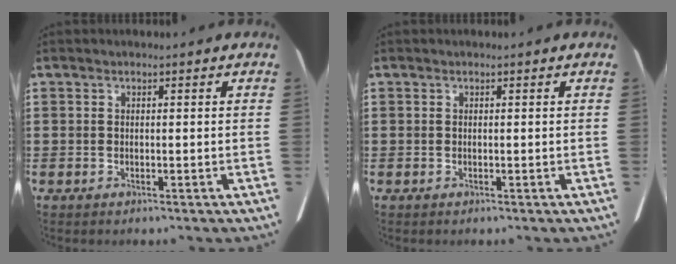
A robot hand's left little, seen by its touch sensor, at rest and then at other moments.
{"total": 0.0}